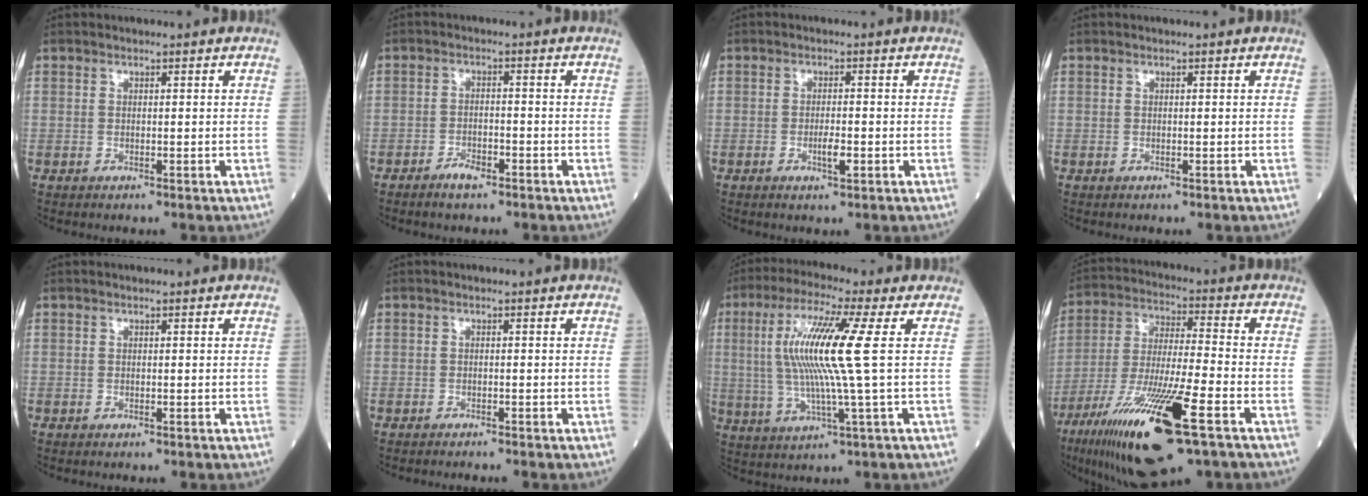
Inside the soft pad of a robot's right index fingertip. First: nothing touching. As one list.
[{"total": 3.0, "force": [-2.2, 1.0, 1.9], "torque": [-0.036, 0.001, -0.039]}, {"total": 2.7, "force": [-0.9, 0.5, 2.5], "torque": [-0.045, -0.001, -0.013]}, {"total": 0.0}, {"total": 0.0}, {"total": 2.2, "force": [-2.0, 0.0, 0.8], "torque": [-0.011, -0.002, -0.025]}, {"total": 12.5, "force": [1.9, -0.8, 12.4], "torque": [-0.256, 0.005, 0.031]}, {"total": 20.2, "force": [-10.6, 2.4, 17.0], "torque": [-0.322, -0.049, -0.186]}]